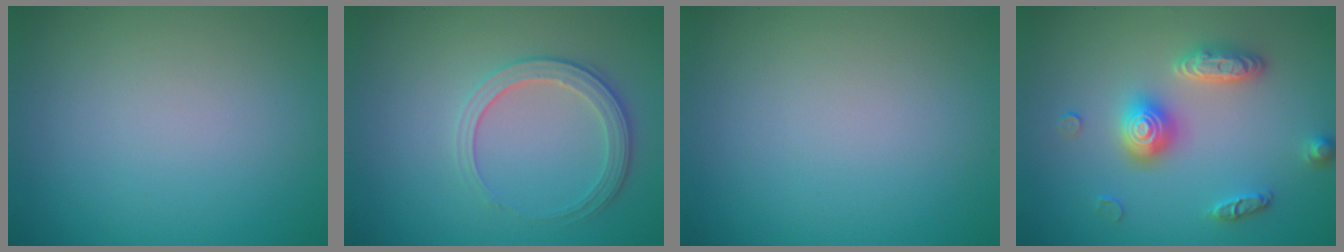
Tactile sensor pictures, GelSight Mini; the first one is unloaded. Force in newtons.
{"total": 2.7, "press": 2.5, "slide": 1.2}
{"total": 0.0}
{"total": 3.7, "press": 3.5, "slide": 1.3}